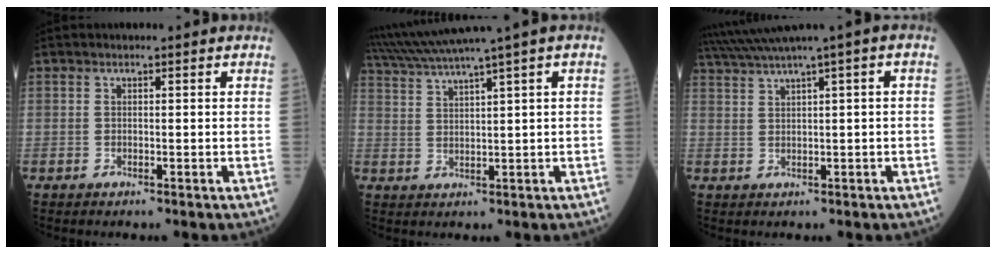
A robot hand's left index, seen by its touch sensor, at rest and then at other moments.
{"total": 8.5, "force": [6.7, -2.4, 4.7], "torque": [-0.085, 0.021, 0.121]}
{"total": 5.9, "force": [3.8, -1.2, 4.4], "torque": [-0.090, 0.024, 0.074]}